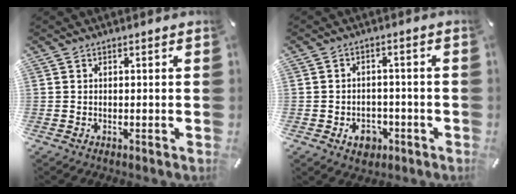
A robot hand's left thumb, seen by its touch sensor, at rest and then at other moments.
{"total": 5.8, "force": [-2.6, 4.5, 2.7], "torque": [-0.038, 0.012, -0.044]}